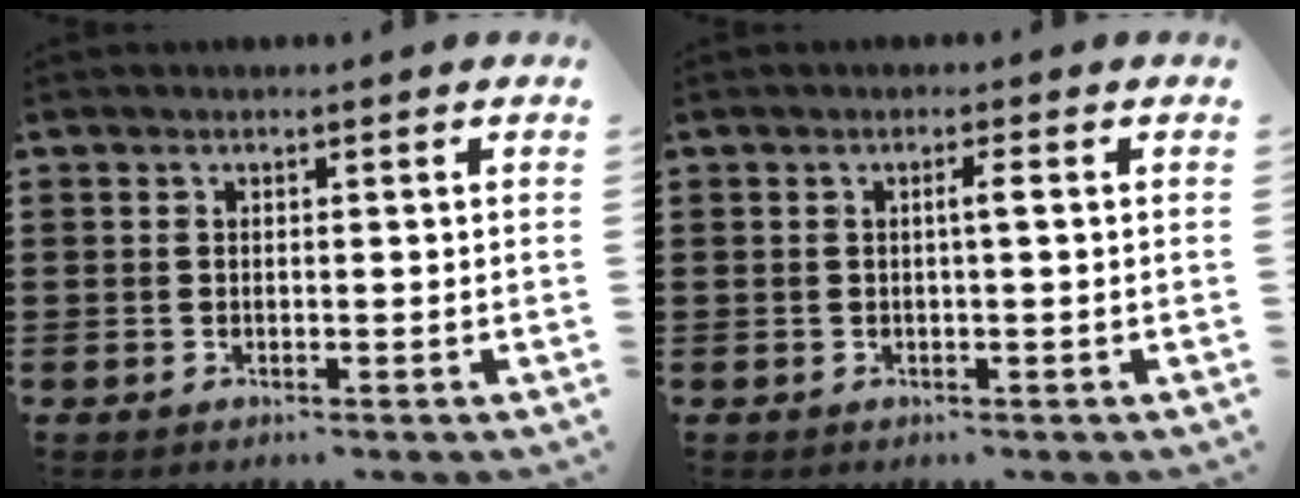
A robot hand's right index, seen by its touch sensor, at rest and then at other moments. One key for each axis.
{"total": 1.5, "fx": 0.0, "fy": 0.0, "fz": 1.5, "tx": -0.027, "ty": 0.001, "tz": -0.002}